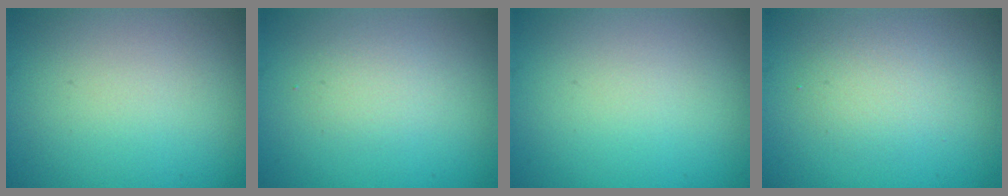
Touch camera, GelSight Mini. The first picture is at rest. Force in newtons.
{"total": 1.5, "press": 1.4, "slide": 0.1}
{"total": 0.0}
{"total": 2.1, "press": 2.1, "slide": 0.2}